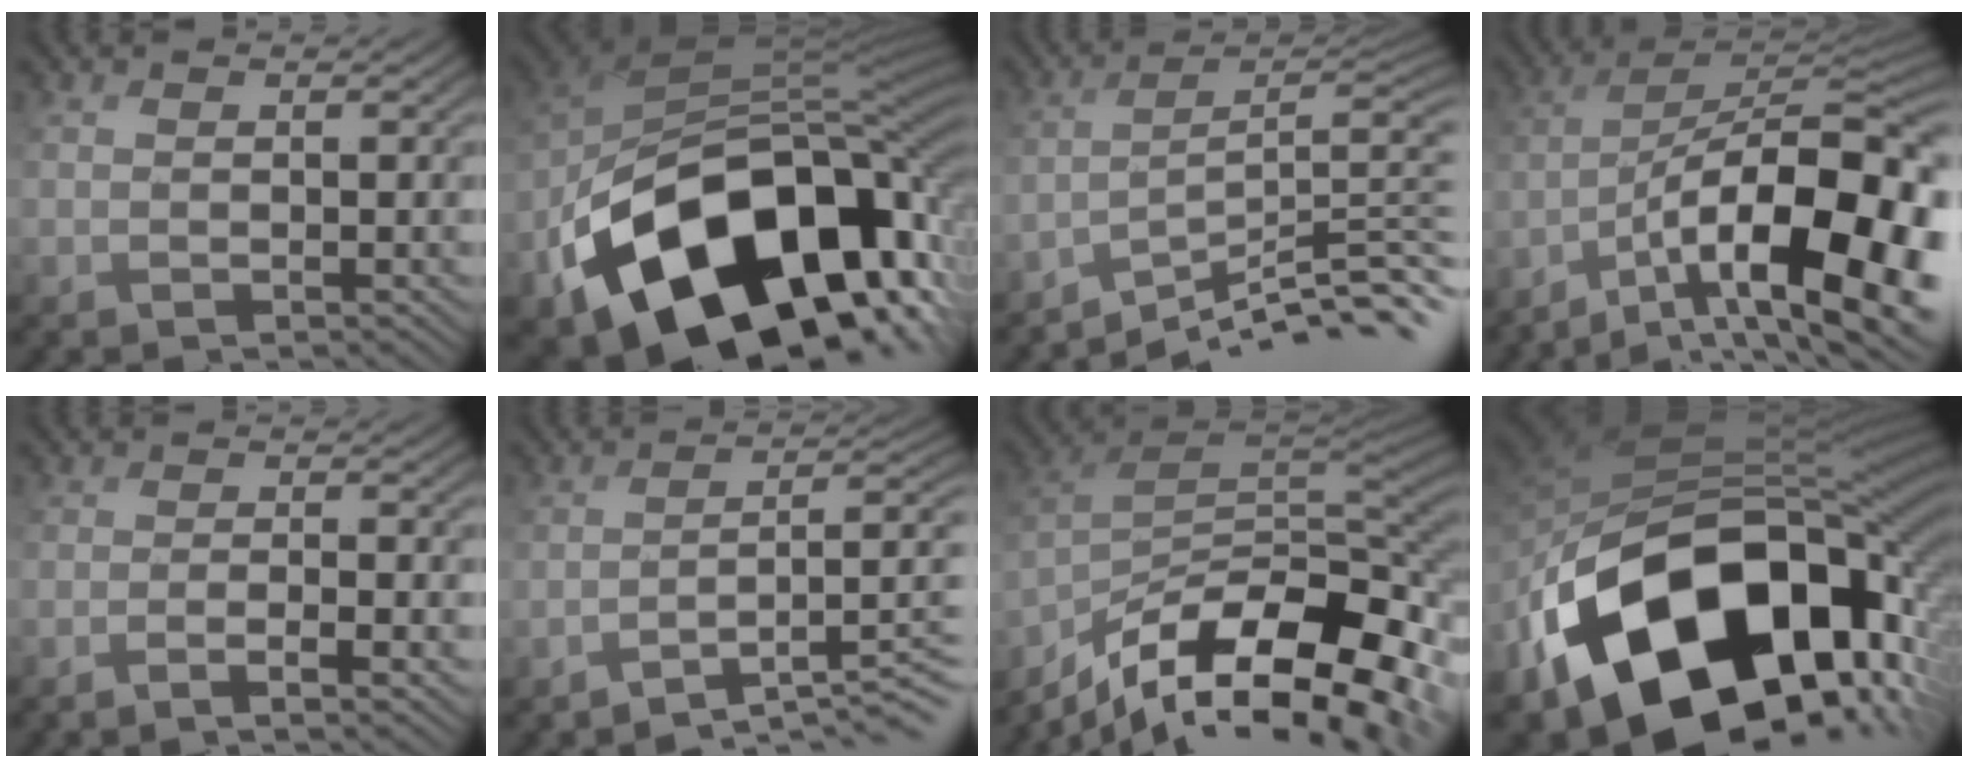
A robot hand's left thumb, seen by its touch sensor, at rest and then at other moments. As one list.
[{"total": 19.4, "force": [-9.9, 12.1, 11.4], "torque": [-0.207, -0.042, -0.149]}, {"total": 10.6, "force": [-7.8, 1.8, 7.0], "torque": [-0.099, 0.008, -0.123]}, {"total": 18.1, "force": [-9.2, 6.9, 14.0], "torque": [-0.216, -0.019, -0.145]}, {"total": 3.6, "force": [-2.5, 0.5, 2.5], "torque": [-0.035, 0.011, -0.053]}, {"total": 7.1, "force": [-4.5, 1.9, 5.1], "torque": [-0.068, 0.006, -0.068]}, {"total": 16.1, "force": [-10.3, 6.8, 10.3], "torque": [-0.229, -0.020, -0.164]}, {"total": 19.4, "force": [-7.0, 12.8, 12.8], "torque": [-0.252, -0.019, -0.104]}]